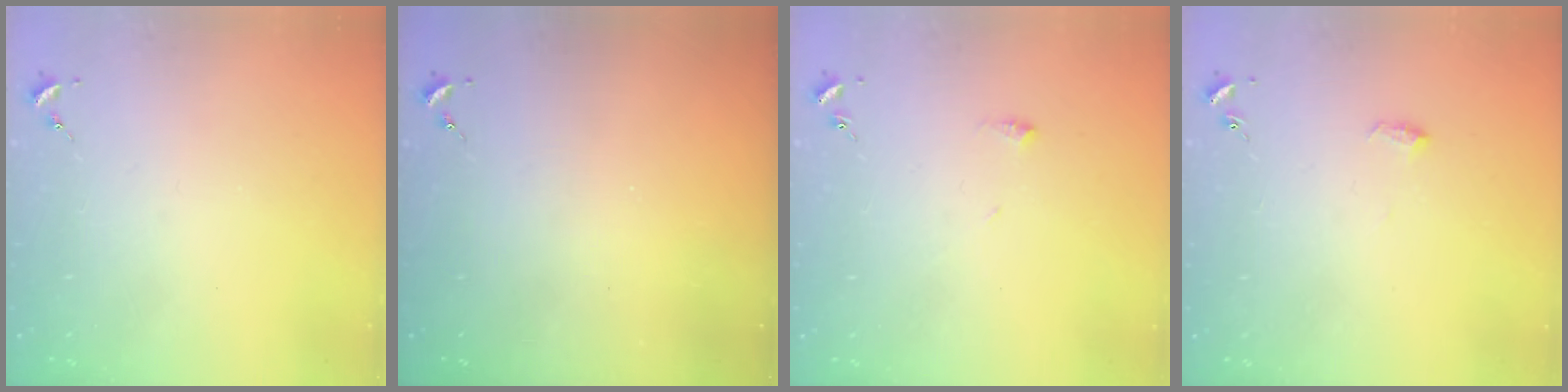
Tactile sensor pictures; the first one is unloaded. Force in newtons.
{"total": 0.0}
{"total": 4.6, "press": 4.6, "slide": 0.7}
{"total": 6.0, "press": 6.0, "slide": 0.7}